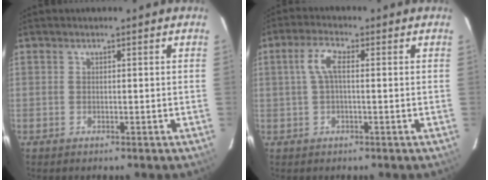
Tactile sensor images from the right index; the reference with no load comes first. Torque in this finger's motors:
{"motor_torque": [0.42, -0.12, 0.36, 0.08]}